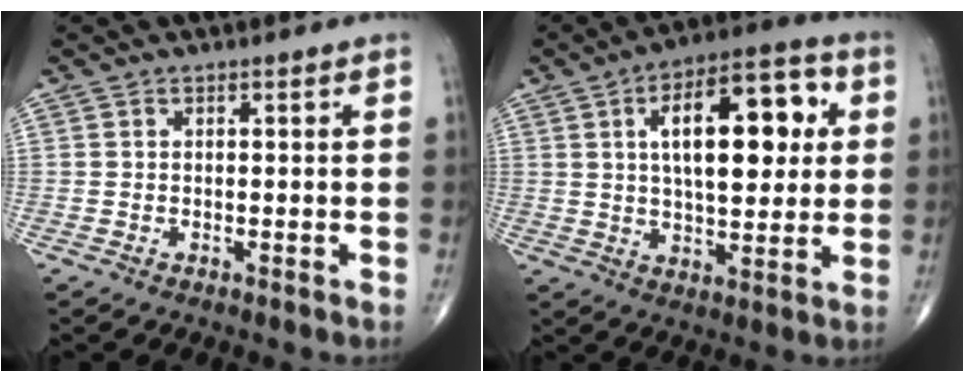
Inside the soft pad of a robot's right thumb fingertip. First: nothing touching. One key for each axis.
{"total": 18.2, "fx": 4.3, "fy": 8.2, "fz": 15.6, "tx": -0.209, "ty": 0.010, "tz": 0.061}